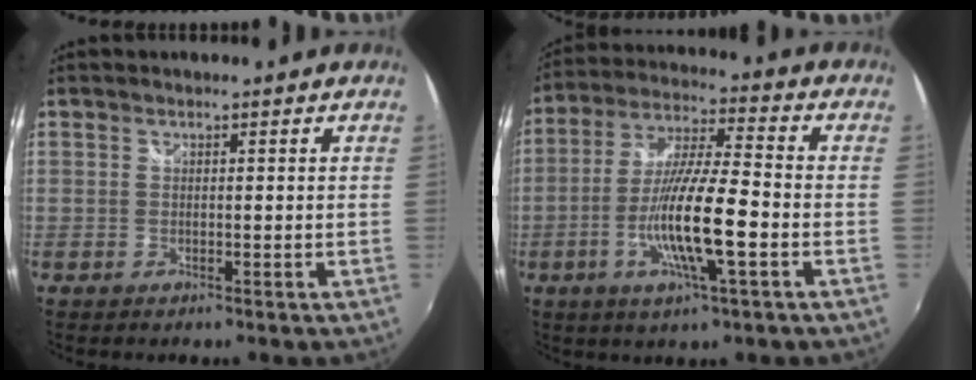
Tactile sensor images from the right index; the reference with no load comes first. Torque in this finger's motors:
{"motor_torque": [1.40, -0.74, 1.05, 0.21]}